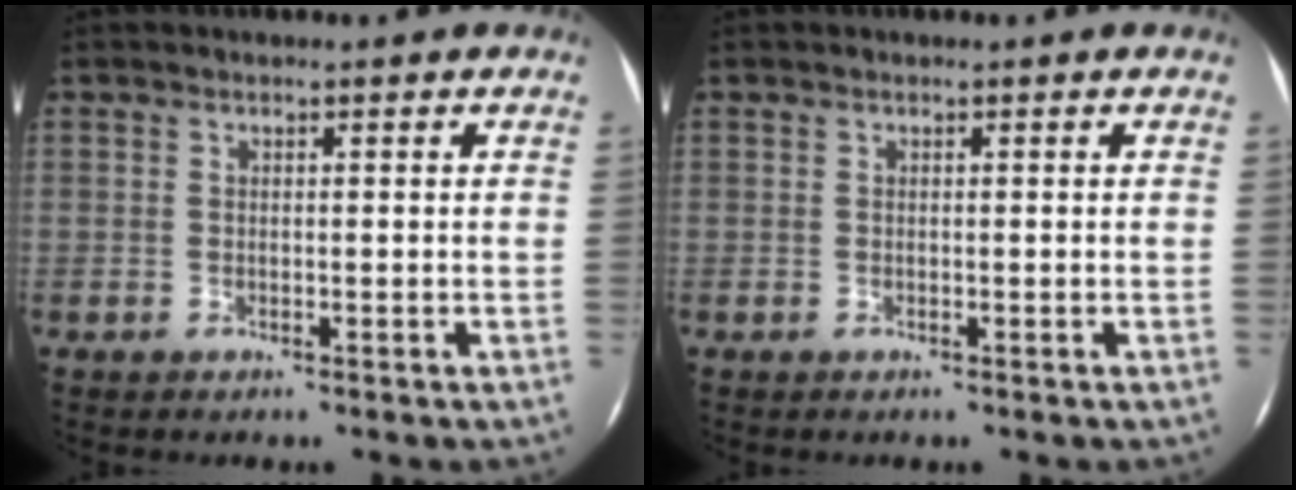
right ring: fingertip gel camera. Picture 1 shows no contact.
{"total": 0.0}